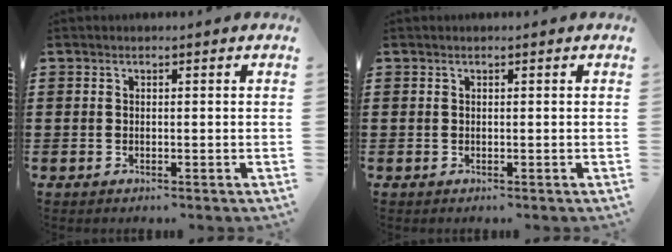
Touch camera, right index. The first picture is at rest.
{"total": 0.0}